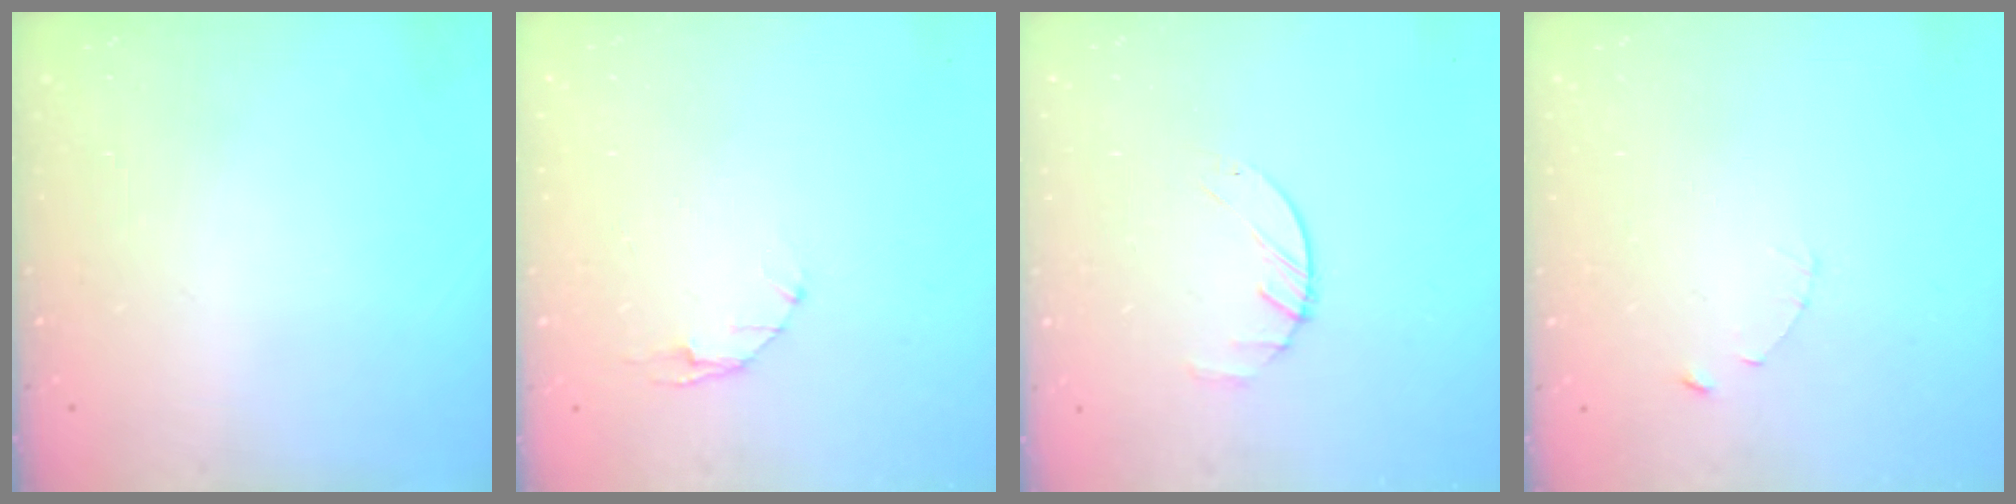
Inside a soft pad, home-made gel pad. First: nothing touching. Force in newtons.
{"total": 2.9, "press": 2.9, "slide": 0.4}
{"total": 1.9, "press": 1.9, "slide": 0.3}
{"total": 1.2, "press": 1.1, "slide": 0.2}